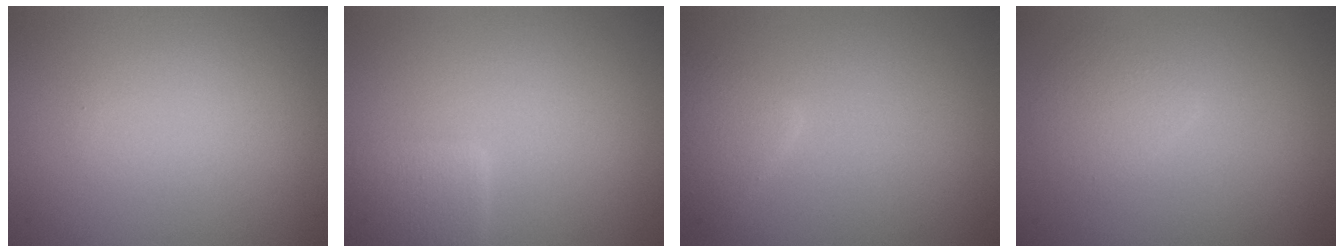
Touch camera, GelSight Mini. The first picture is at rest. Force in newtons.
{"total": 2.9, "press": 2.9, "slide": 0.2}
{"total": 2.3, "press": 2.3, "slide": 0.1}
{"total": 1.9, "press": 1.9, "slide": 0.1}